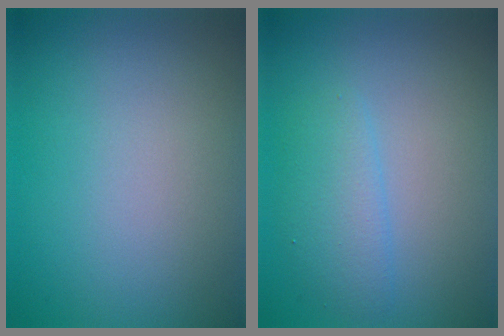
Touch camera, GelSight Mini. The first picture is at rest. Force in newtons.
{"total": 2.4, "press": 2.4, "slide": 0.1}